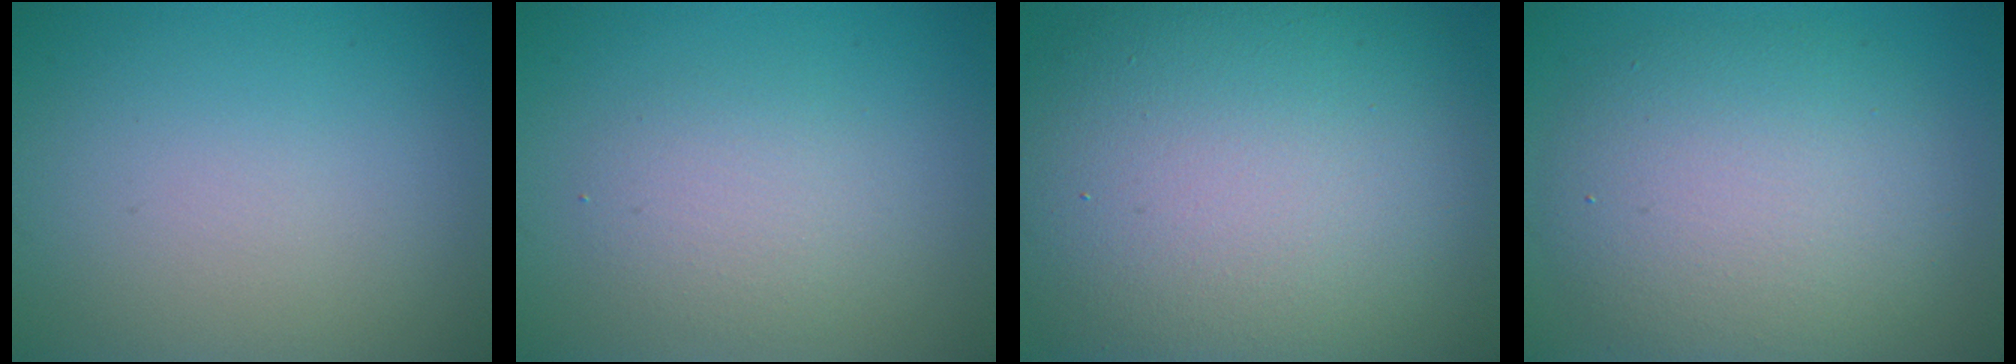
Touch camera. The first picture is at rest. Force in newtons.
{"total": 2.6, "press": 2.6, "slide": 0.2}
{"total": 16.4, "press": 16.3, "slide": 1.4}
{"total": 7.8, "press": 7.8, "slide": 0.1}